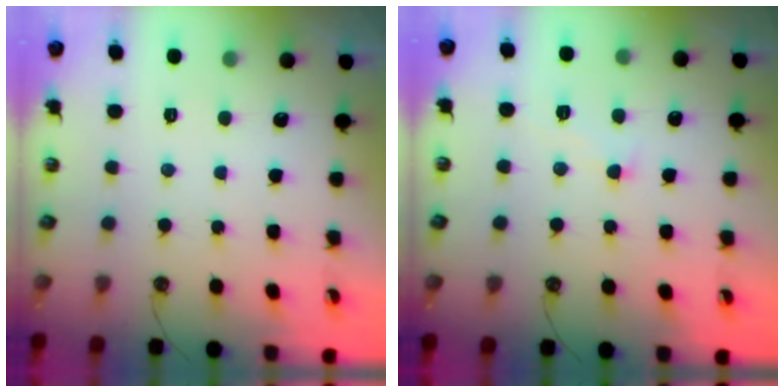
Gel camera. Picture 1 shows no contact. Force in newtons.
{"total": 0.6, "press": 0.4, "slide": 0.4}